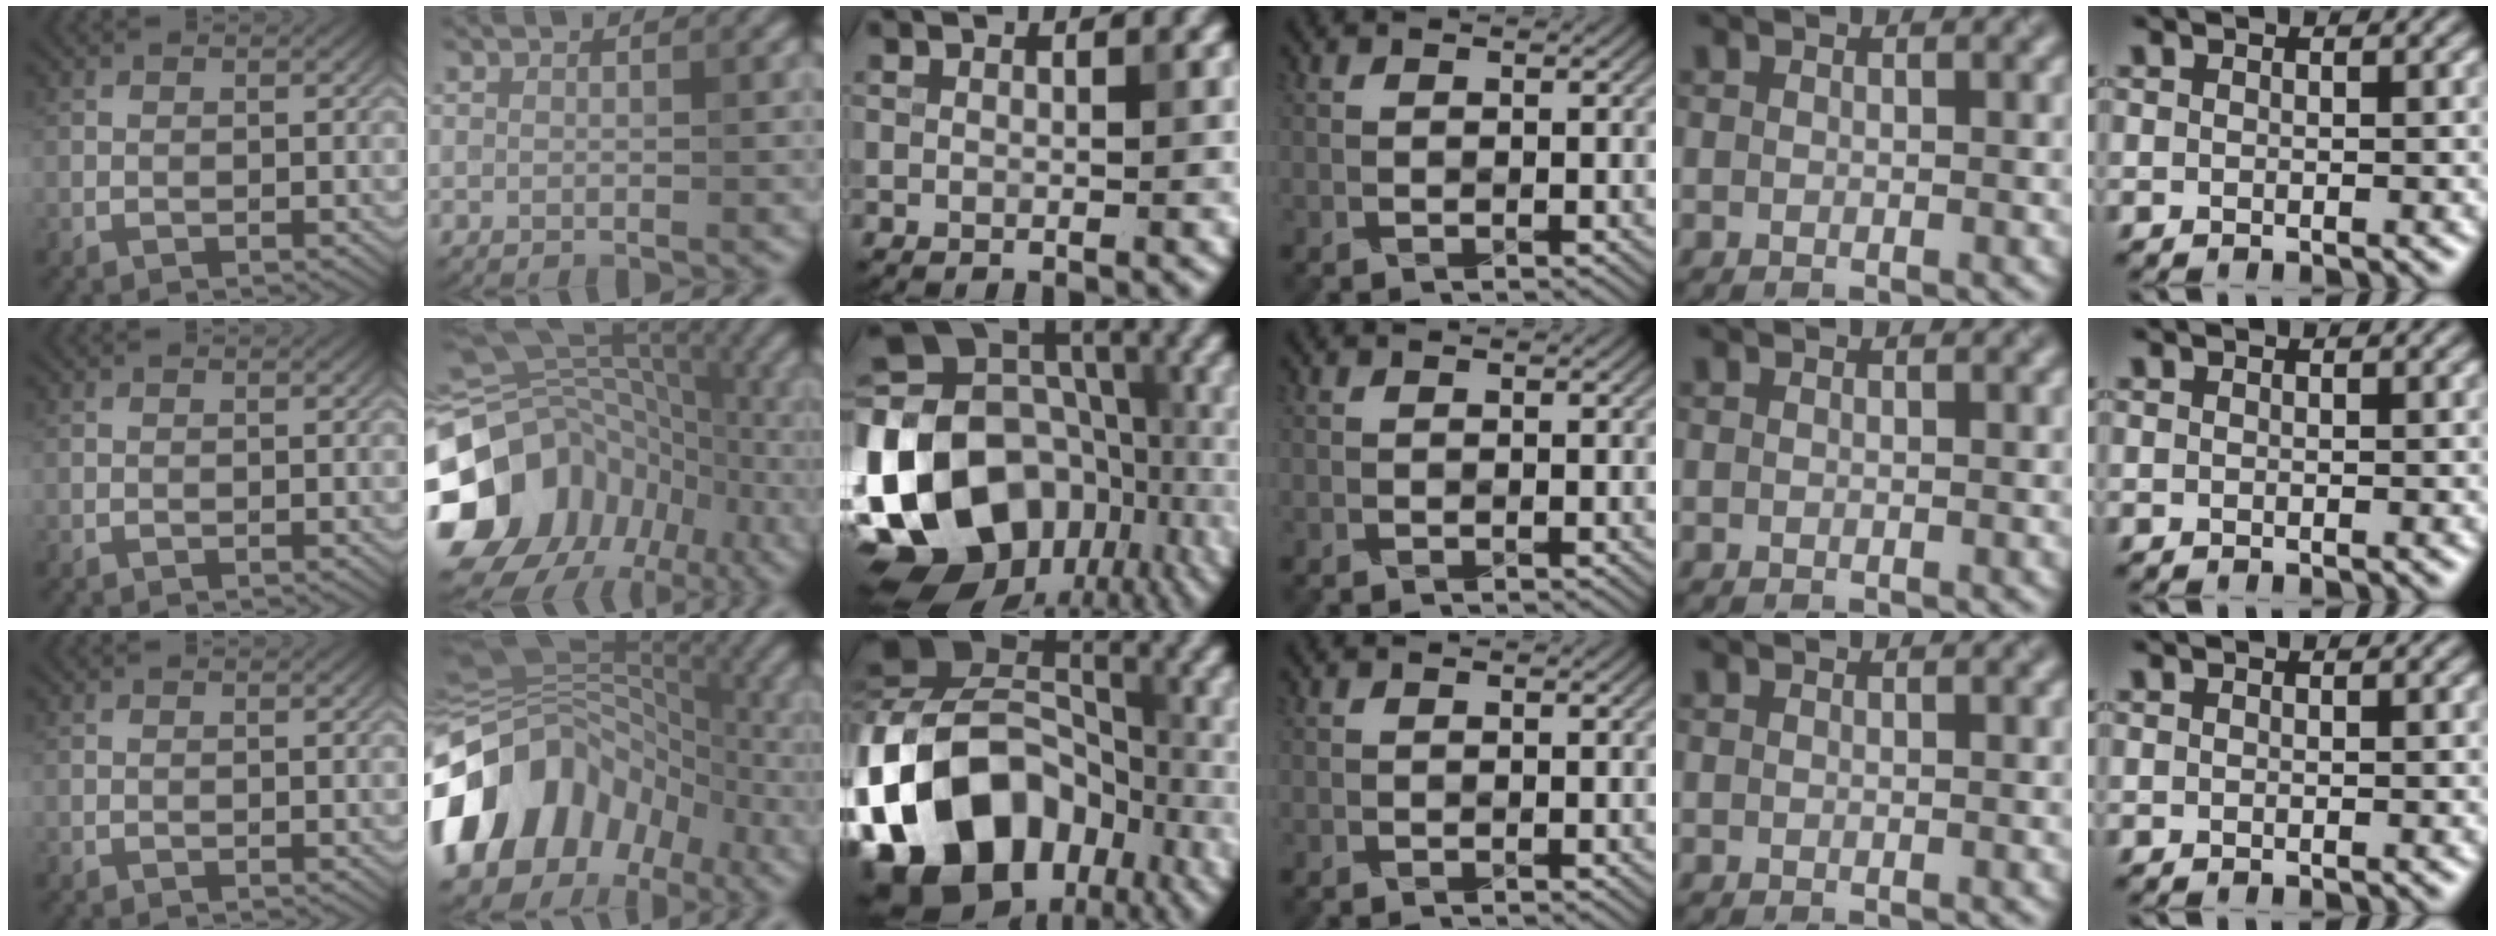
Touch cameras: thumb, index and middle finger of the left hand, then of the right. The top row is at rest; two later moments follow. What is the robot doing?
{"motion": "fold", "object": "canvas paper"}